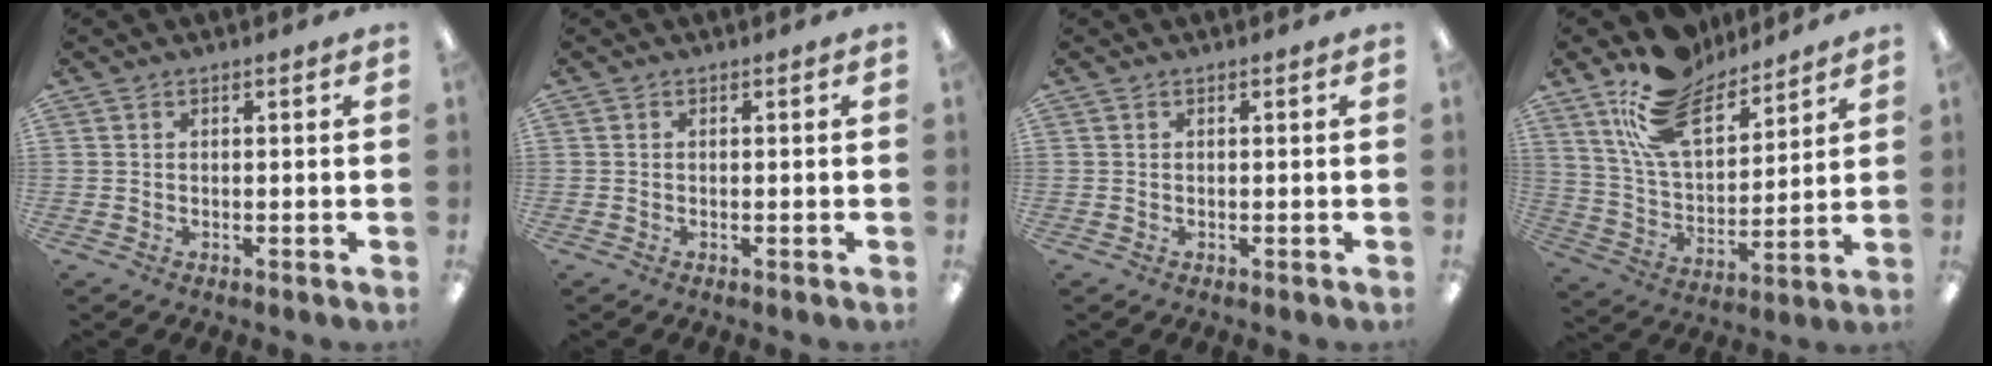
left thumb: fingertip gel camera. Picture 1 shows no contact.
{"total": 0.0}
{"total": 0.0}
{"total": 18.0, "force": [12.7, 8.7, 9.3], "torque": [-0.177, -0.060, 0.232]}